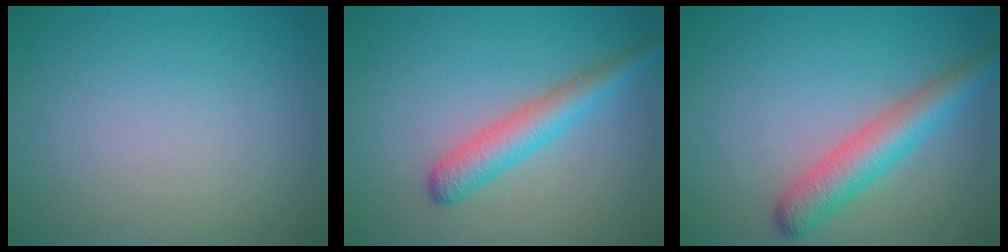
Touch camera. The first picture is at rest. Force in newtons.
{"total": 3.5, "press": 3.5, "slide": 0.1}
{"total": 4.3, "press": 4.3, "slide": 0.1}